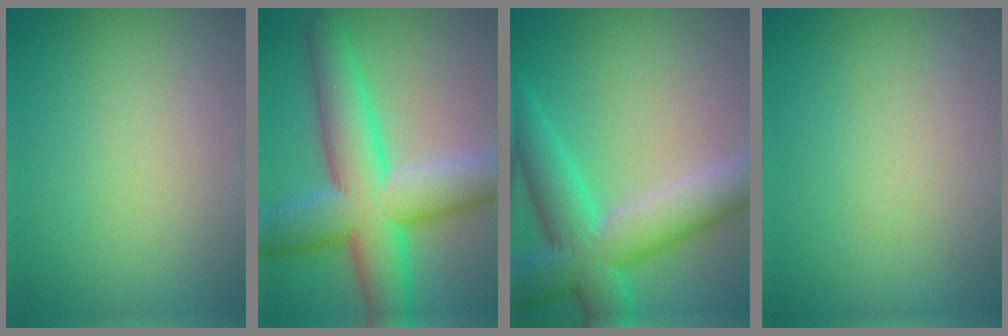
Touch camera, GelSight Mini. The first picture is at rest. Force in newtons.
{"total": 11.9, "press": 11.9, "slide": 0.5}
{"total": 9.7, "press": 9.7, "slide": 0.7}
{"total": 0.0}